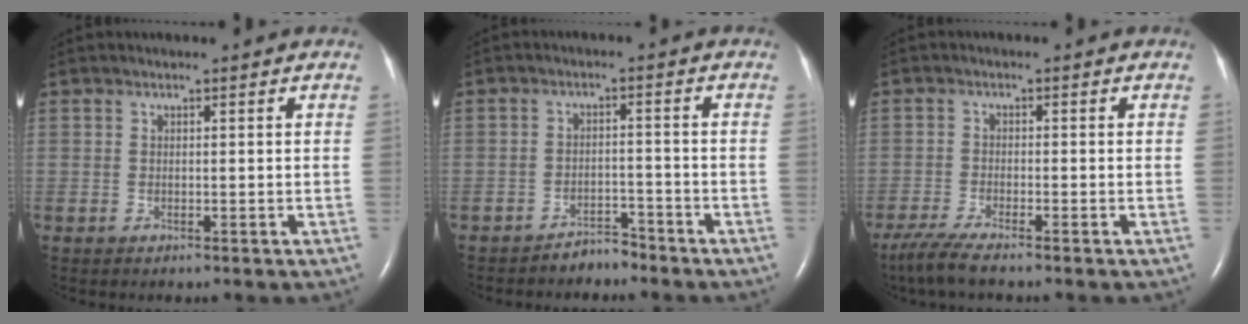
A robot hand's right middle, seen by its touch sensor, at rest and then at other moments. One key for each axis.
{"total": 2.9, "fx": -2.8, "fy": 0.8, "fz": 0.0, "tx": 0.001, "ty": -0.003, "tz": -0.045}
{"total": 4.9, "fx": -4.0, "fy": 0.0, "fz": 2.9, "tx": -0.065, "ty": -0.016, "tz": -0.076}